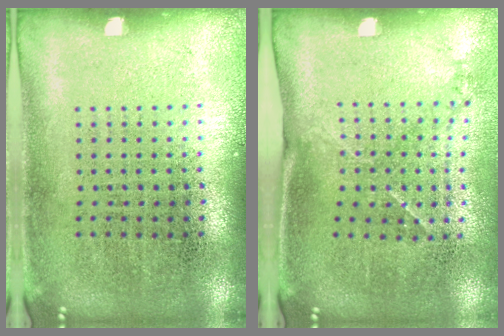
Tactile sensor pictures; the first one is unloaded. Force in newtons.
{"total": 1.5, "press": 1.0, "slide": 1.1}